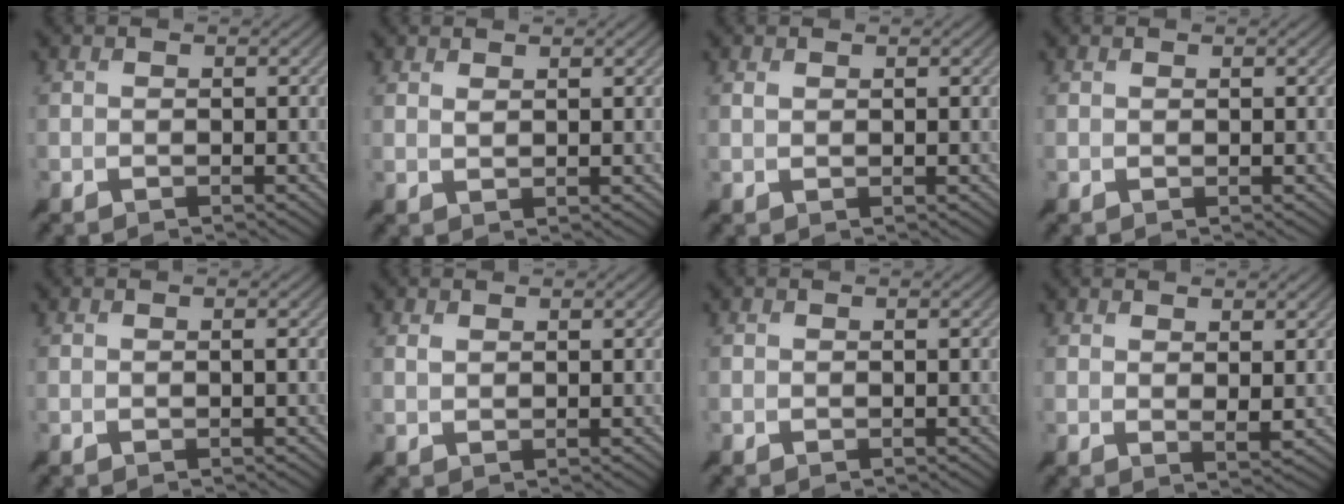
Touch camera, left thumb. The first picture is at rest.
{"total": 3.8, "force": [3.7, -0.6, 0.6], "torque": [-0.002, 0.012, 0.059]}
{"total": 2.0, "force": [1.9, -0.3, 0.5], "torque": [-0.004, 0.007, 0.032]}
{"total": 1.1, "force": [1.0, -0.2, 0.2], "torque": [0.000, 0.006, 0.015]}
{"total": 0.7, "force": [0.4, -0.4, 0.4], "torque": [0.004, 0.006, 0.012]}
{"total": 3.0, "force": [2.8, -0.7, 0.6], "torque": [-0.003, 0.009, 0.047]}
{"total": 0.8, "force": [0.7, -0.3, 0.2], "torque": [0.004, 0.005, 0.012]}
{"total": 4.6, "force": [4.4, -1.1, 0.9], "torque": [-0.011, 0.018, 0.072]}